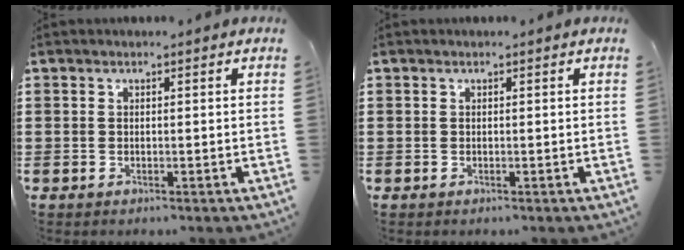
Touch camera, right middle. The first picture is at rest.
{"total": 0.0}